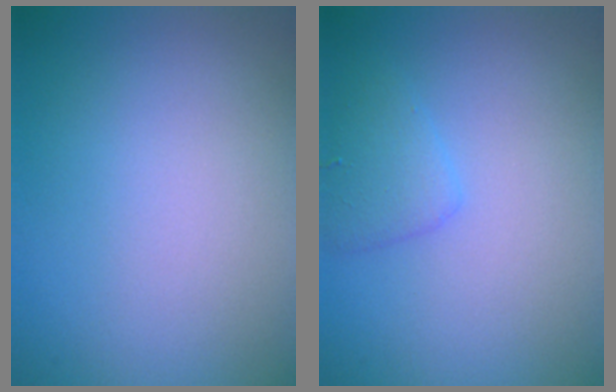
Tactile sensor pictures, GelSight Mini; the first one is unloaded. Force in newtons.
{"total": 1.9, "press": 1.9, "slide": 0.1}